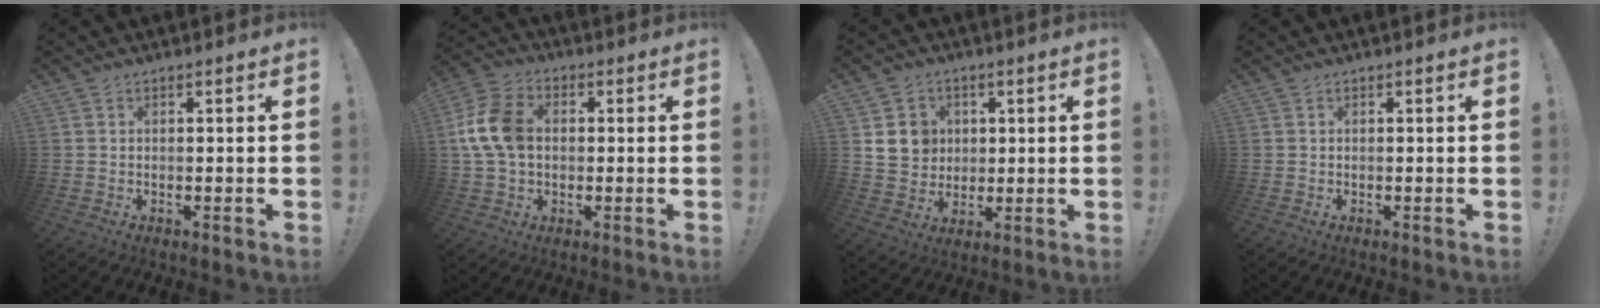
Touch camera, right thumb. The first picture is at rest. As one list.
[{"total": 13.9, "force": [1.1, 10.0, 9.7], "torque": [-0.185, 0.012, 0.023]}, {"total": 9.9, "force": [2.9, 8.9, 3.2], "torque": [-0.043, -0.006, 0.065]}, {"total": 0.0}]